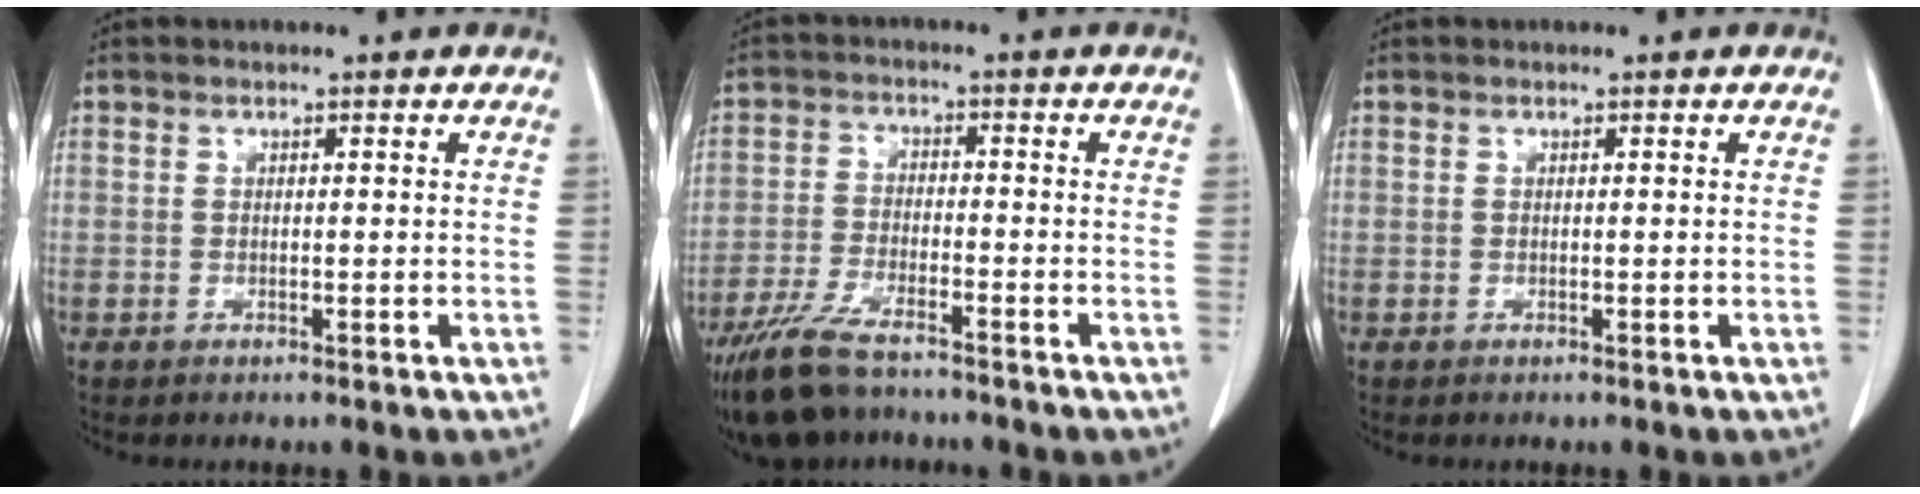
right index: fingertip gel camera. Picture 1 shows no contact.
{"total": 10.0, "force": [-8.0, 2.5, 5.5], "torque": [-0.105, -0.027, -0.139]}
{"total": 0.0}